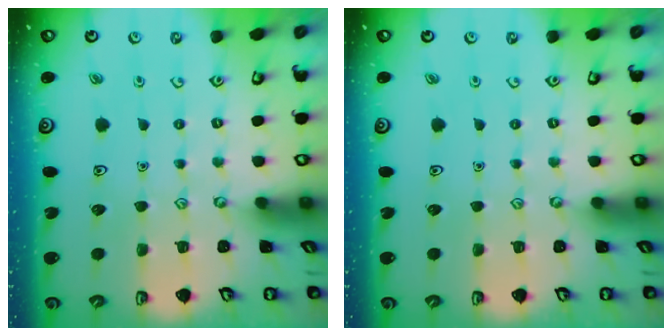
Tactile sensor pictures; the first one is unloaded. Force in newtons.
{"total": 0.0}